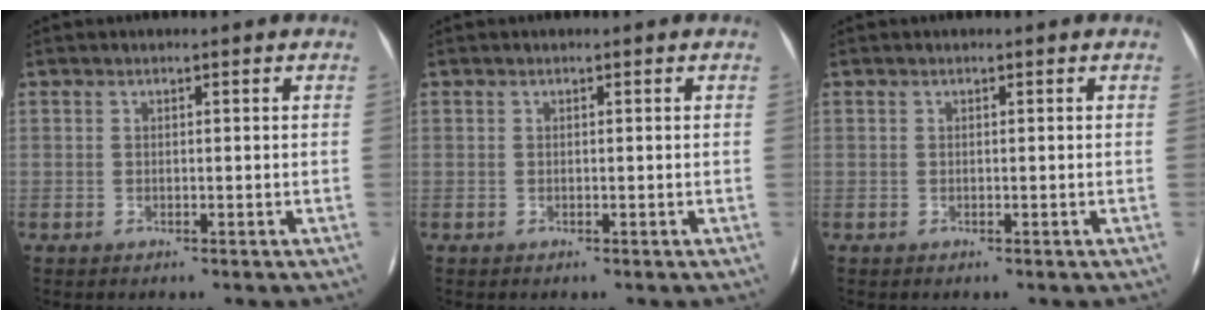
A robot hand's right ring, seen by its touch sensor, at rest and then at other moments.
{"total": 0.0}
{"total": 0.0}